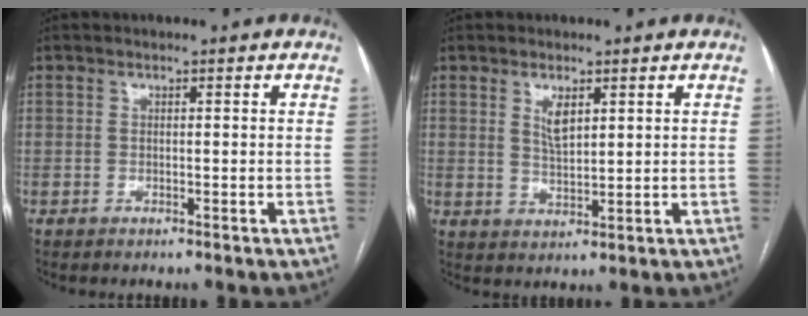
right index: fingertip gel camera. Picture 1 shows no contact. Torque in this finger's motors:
{"motor_torque": [0.03, 0.03, 0.04, 0.03]}